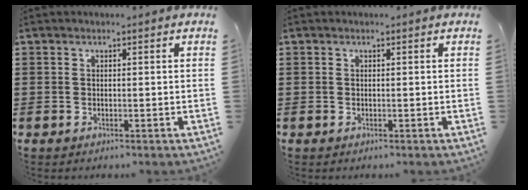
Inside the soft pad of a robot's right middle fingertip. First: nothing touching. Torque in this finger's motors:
{"motor_torque": [-2.14, 0.00, 0.00, 0.00]}